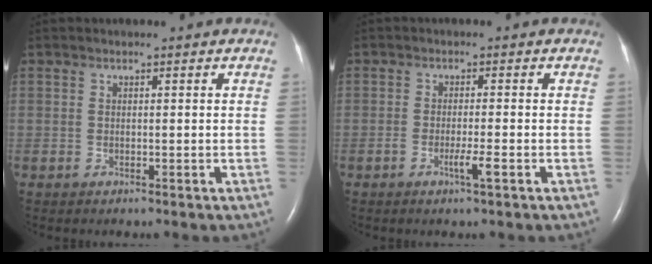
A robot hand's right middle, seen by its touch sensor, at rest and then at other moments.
{"total": 2.4, "force": [-1.1, -0.2, 2.1], "torque": [-0.041, -0.003, -0.021]}